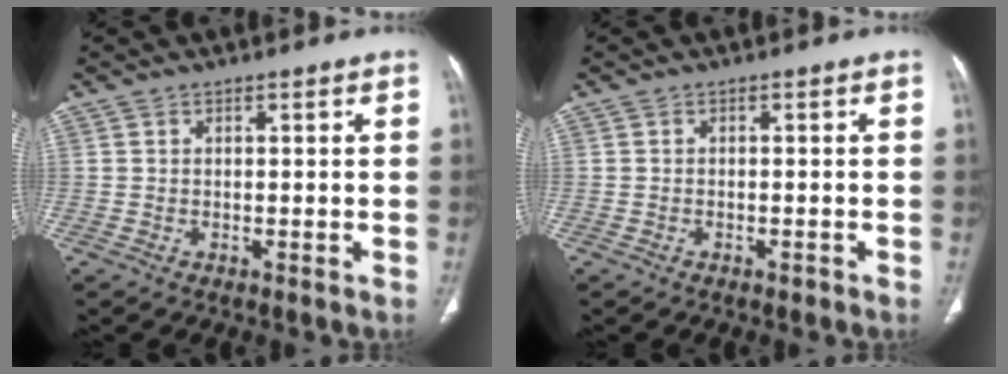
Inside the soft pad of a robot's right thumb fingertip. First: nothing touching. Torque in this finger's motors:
{"motor_torque": [-0.33, 0.20, -0.28, 0.17, 0.02]}